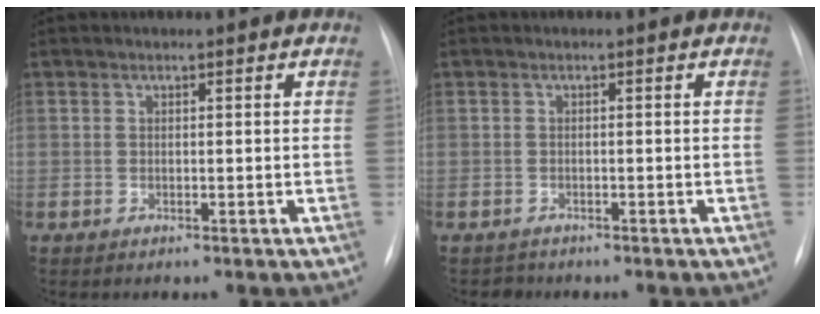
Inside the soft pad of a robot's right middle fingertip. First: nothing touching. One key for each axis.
{"total": 1.1, "fx": -0.9, "fy": 0.5, "fz": -0.4, "tx": 0.003, "ty": -0.001, "tz": -0.016}